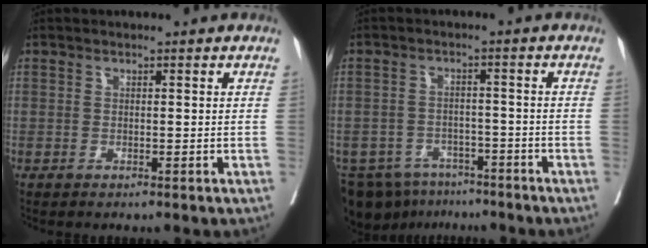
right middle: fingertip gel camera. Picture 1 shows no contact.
{"total": 10.8, "force": [-8.4, 6.2, 3.0], "torque": [-0.063, 0.001, -0.115]}